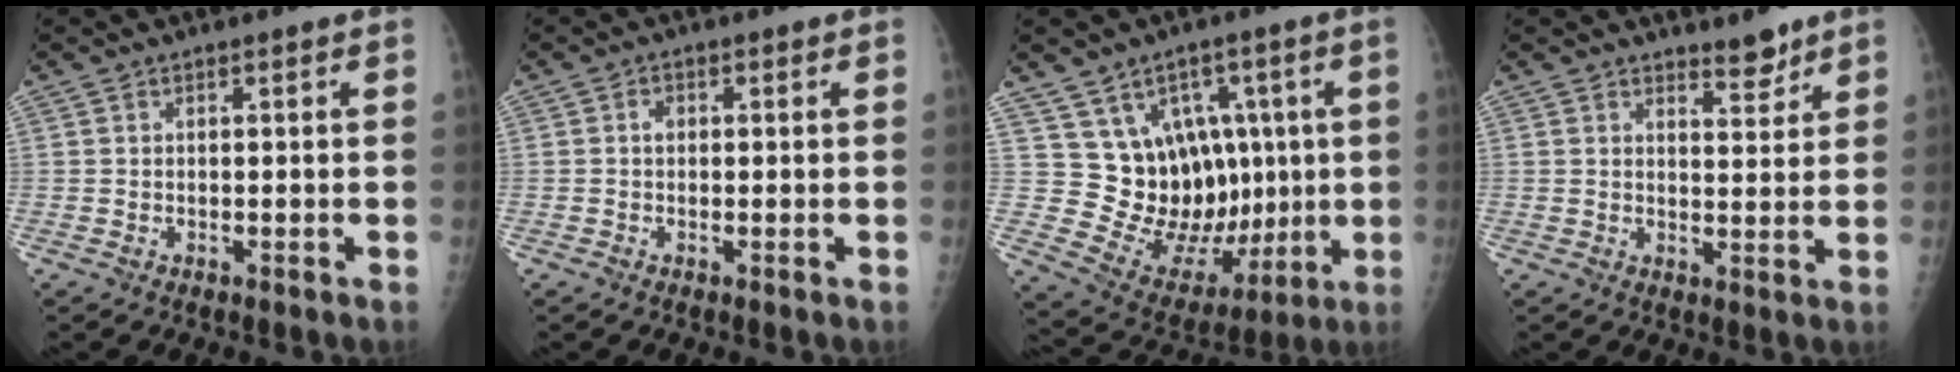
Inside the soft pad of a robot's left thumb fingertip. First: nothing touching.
{"total": 1.4, "force": [0.1, 1.1, 0.9], "torque": [-0.008, 0.003, 0.000]}
{"total": 17.2, "force": [2.5, 12.8, 11.2], "torque": [-0.108, -0.011, 0.076]}
{"total": 3.9, "force": [3.2, 1.2, 1.7], "torque": [-0.010, -0.028, 0.048]}